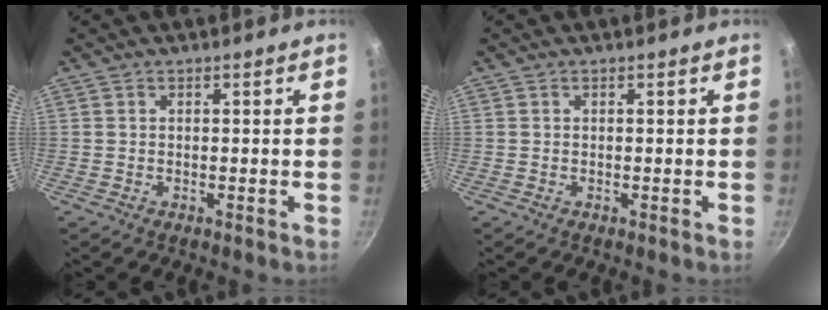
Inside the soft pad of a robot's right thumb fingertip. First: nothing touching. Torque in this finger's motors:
{"motor_torque": [0.00, 0.00, 0.08, 0.04, 0.00]}